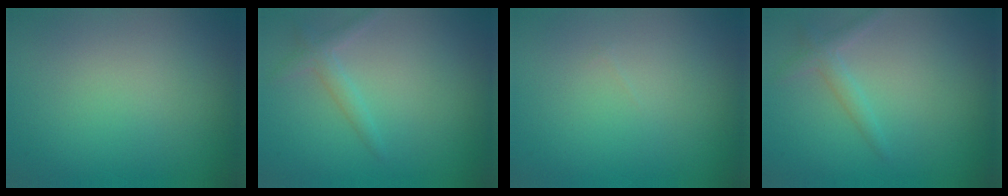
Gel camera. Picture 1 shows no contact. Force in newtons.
{"total": 1.6, "press": 1.6, "slide": 0.1}
{"total": 0.0}
{"total": 1.6, "press": 1.6, "slide": 0.1}